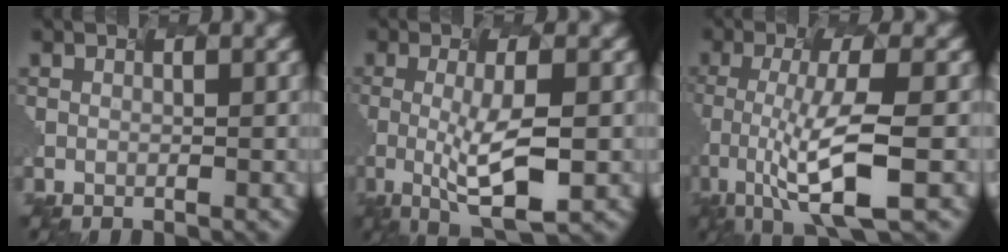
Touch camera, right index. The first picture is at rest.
{"total": 4.9, "force": [-1.8, 0.8, 4.5], "torque": [-0.094, -0.016, 0.002]}
{"total": 6.5, "force": [-3.1, 0.7, 5.6], "torque": [-0.116, -0.010, -0.030]}